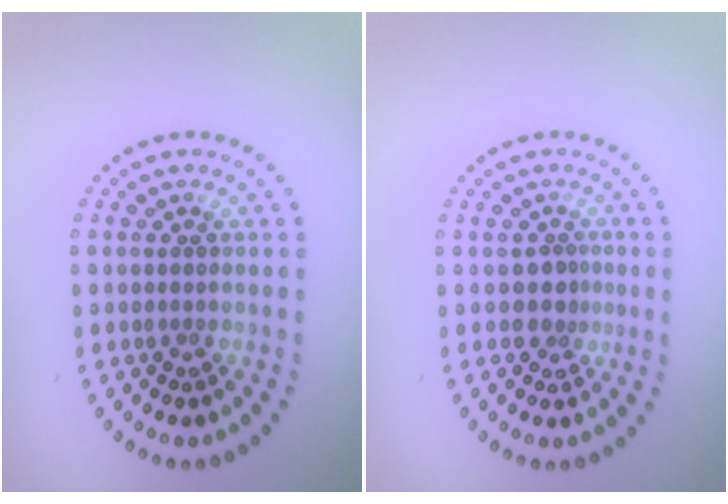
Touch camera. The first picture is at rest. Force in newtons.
{"total": 1.8, "press": 1.3, "slide": 1.2}